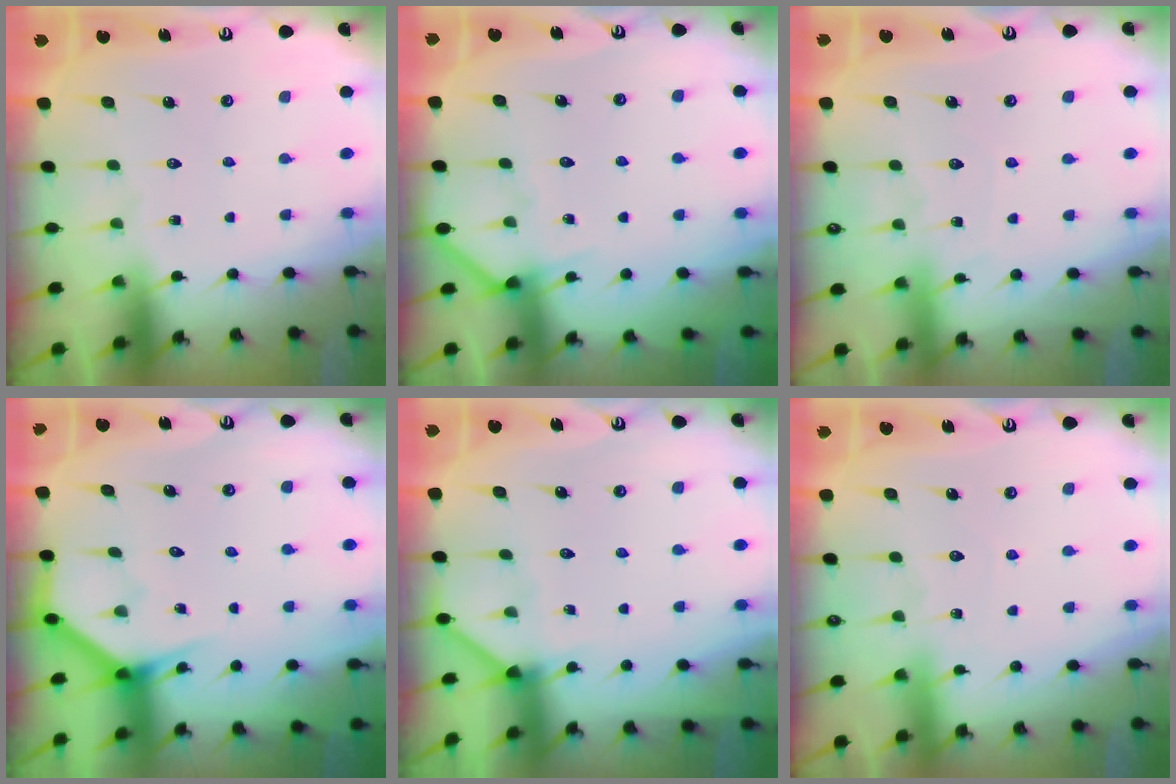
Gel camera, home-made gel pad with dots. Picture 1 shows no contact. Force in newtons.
{"total": 3.1, "press": 3.1, "slide": 0.3}
{"total": 4.7, "press": 4.6, "slide": 0.5}
{"total": 3.8, "press": 3.8, "slide": 0.3}
{"total": 2.7, "press": 2.7, "slide": 0.4}
{"total": 4.0, "press": 4.0, "slide": 0.4}